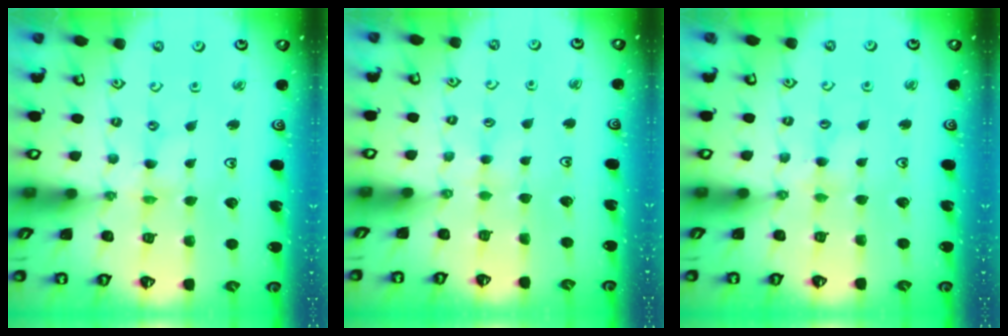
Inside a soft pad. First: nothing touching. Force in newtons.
{"total": 1.8, "press": 1.7, "slide": 0.3}
{"total": 1.7, "press": 1.7, "slide": 0.4}